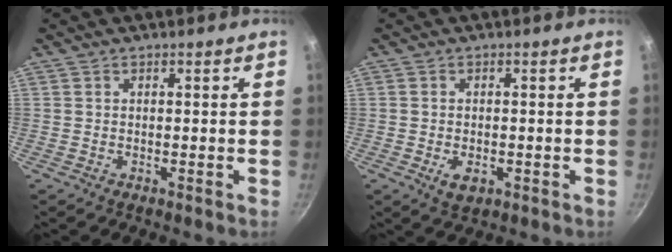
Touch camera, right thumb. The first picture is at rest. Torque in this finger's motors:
{"motor_torque": [-0.31, 0.33, -0.35, 0.30, 0.05]}